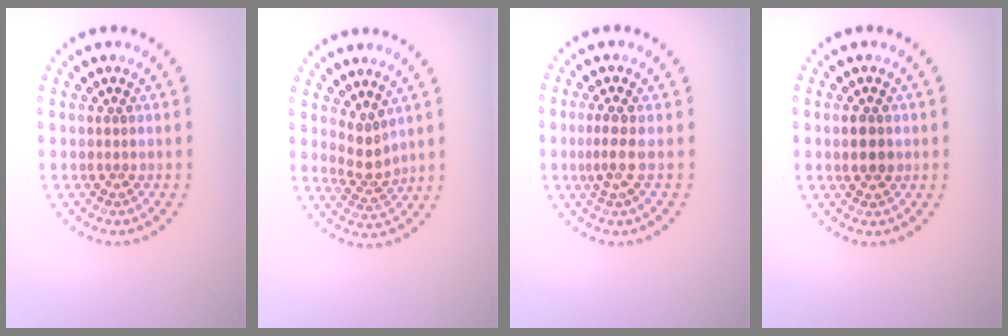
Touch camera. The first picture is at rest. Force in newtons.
{"total": 2.2, "press": 1.6, "slide": 1.6}
{"total": 2.1, "press": 1.4, "slide": 1.6}
{"total": 2.2, "press": 2.2, "slide": 0.2}